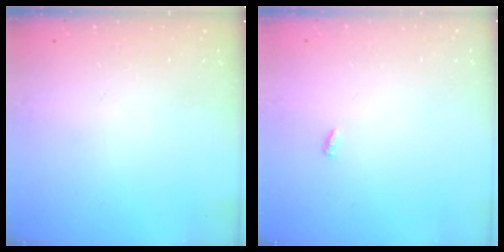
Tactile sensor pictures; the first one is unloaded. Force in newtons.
{"total": 2.7, "press": 2.7, "slide": 0.2}